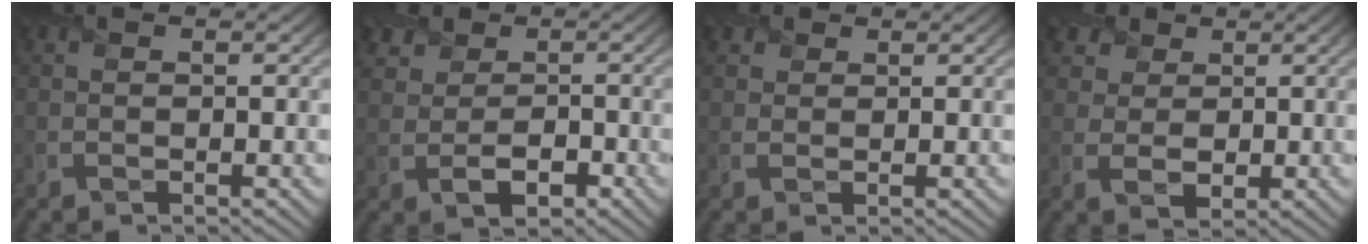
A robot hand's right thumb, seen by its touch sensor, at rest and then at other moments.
{"total": 5.3, "force": [0.3, 4.4, 3.0], "torque": [-0.065, -0.004, -0.001]}
{"total": 2.0, "force": [1.3, 1.4, 0.6], "torque": [-0.018, 0.005, 0.026]}
{"total": 7.1, "force": [3.3, 5.5, 3.1], "torque": [-0.098, 0.007, 0.055]}